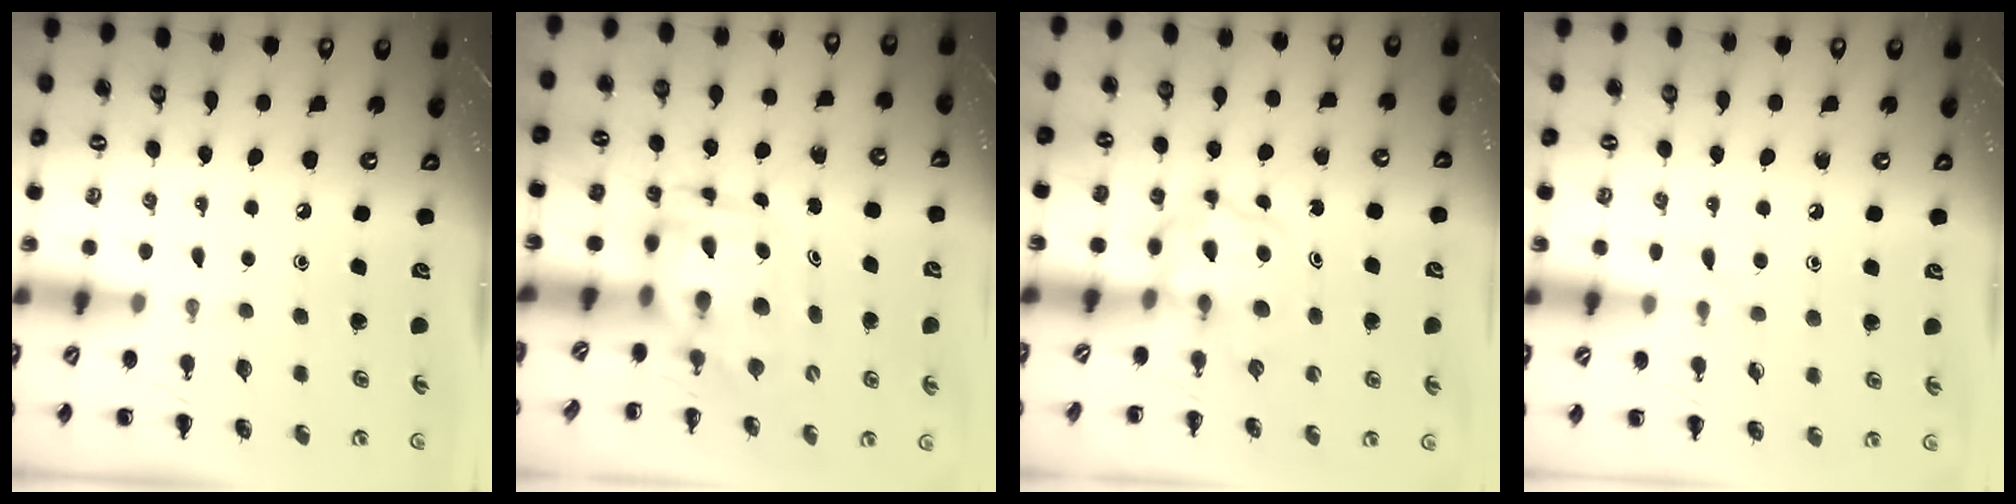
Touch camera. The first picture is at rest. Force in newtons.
{"total": 3.8, "press": 3.7, "slide": 0.8}
{"total": 3.8, "press": 3.7, "slide": 0.4}
{"total": 5.2, "press": 4.7, "slide": 2.2}